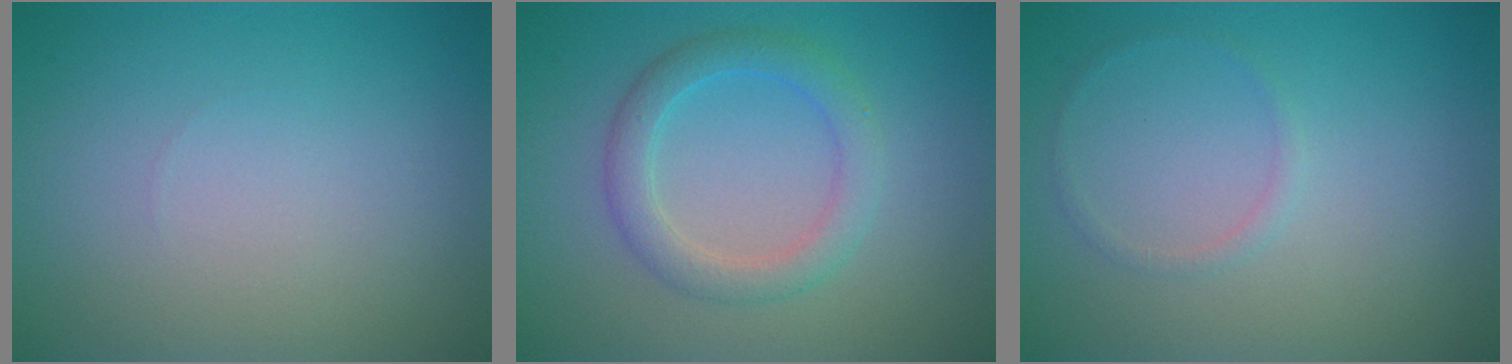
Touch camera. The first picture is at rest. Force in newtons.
{"total": 3.1, "press": 3.1, "slide": 0.1}
{"total": 0.8, "press": 0.8, "slide": 0.1}